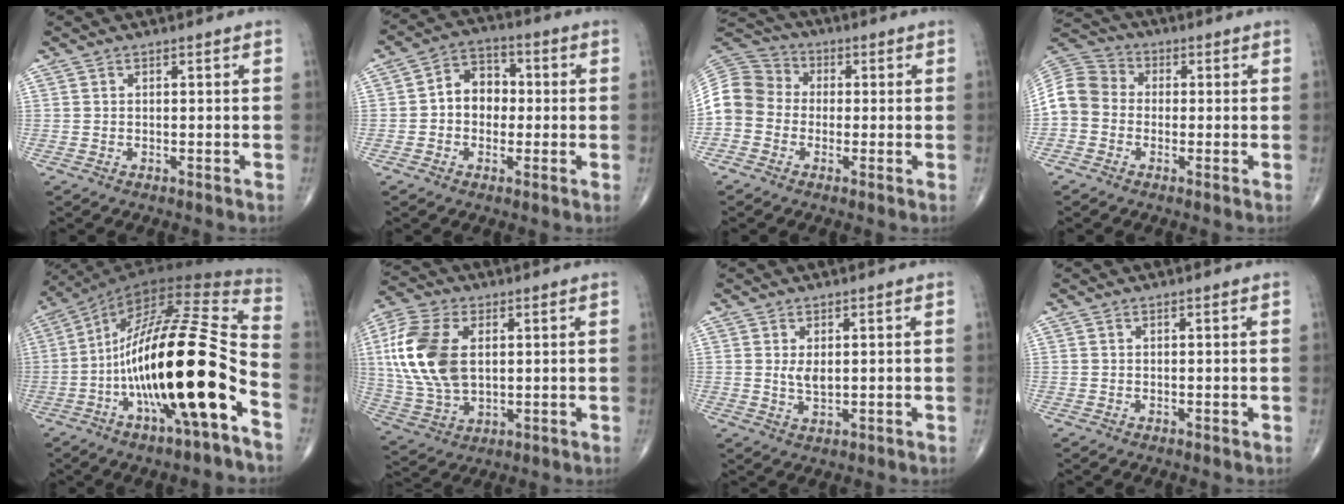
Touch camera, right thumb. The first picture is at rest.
{"total": 7.8, "force": [-0.2, 6.2, 4.8], "torque": [-0.045, 0.025, -0.016]}
{"total": 10.6, "force": [-1.6, 9.4, 4.8], "torque": [-0.090, 0.036, -0.042]}
{"total": 9.1, "force": [-1.2, 7.7, 4.6], "torque": [-0.081, 0.030, -0.039]}
{"total": 25.6, "force": [-9.0, 5.4, 23.4], "torque": [-0.429, 0.053, -0.147]}
{"total": 16.8, "force": [2.8, 10.1, 13.1], "torque": [-0.281, -0.003, 0.054]}
{"total": 2.8, "force": [0.4, 1.4, 2.4], "torque": [-0.038, -0.008, 0.013]}
{"total": 0.0}